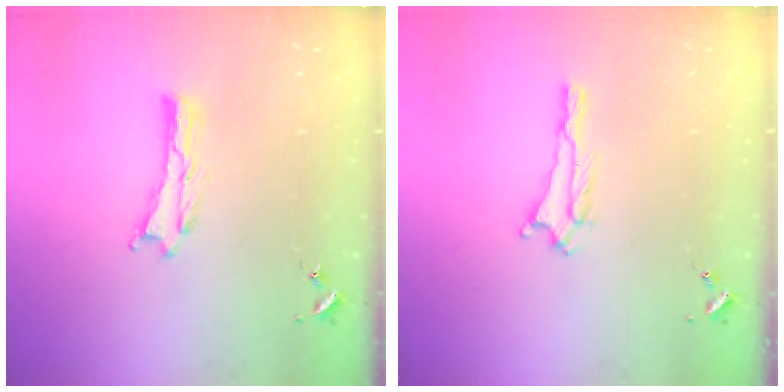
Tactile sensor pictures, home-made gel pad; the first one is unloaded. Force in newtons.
{"total": 0.8, "press": 0.8, "slide": 0.1}